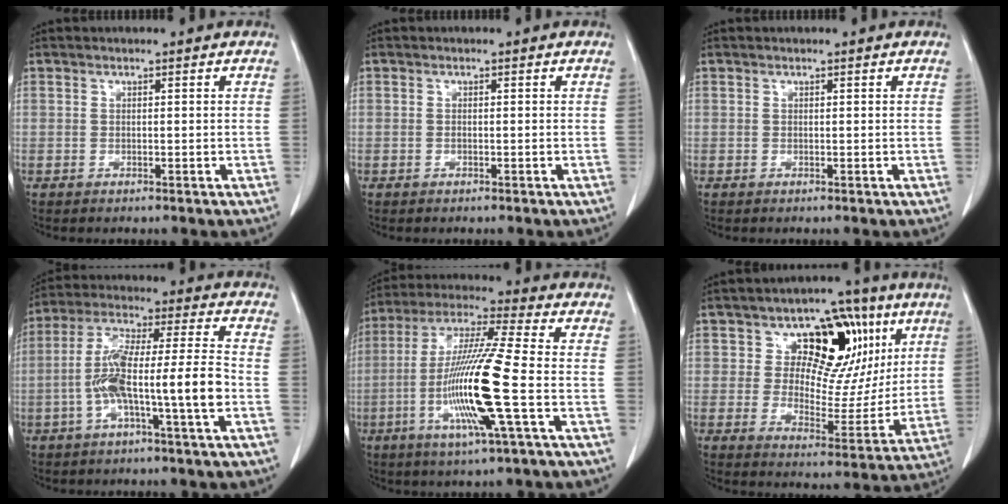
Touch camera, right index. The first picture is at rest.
{"total": 0.0}
{"total": 0.0}
{"total": 12.4, "force": [-3.4, 0.4, 11.9], "torque": [-0.231, 0.021, -0.061]}
{"total": 15.4, "force": [-3.7, -0.7, 14.9], "torque": [-0.302, -0.012, -0.079]}
{"total": 14.5, "force": [6.0, 9.1, 9.5], "torque": [-0.108, 0.023, 0.097]}